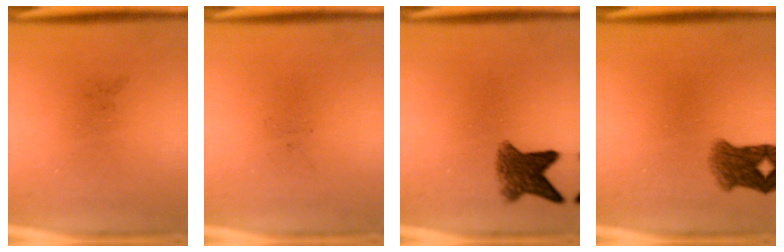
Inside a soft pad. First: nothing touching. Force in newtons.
{"total": 0.0}
{"total": 5.7}
{"total": 4.6}